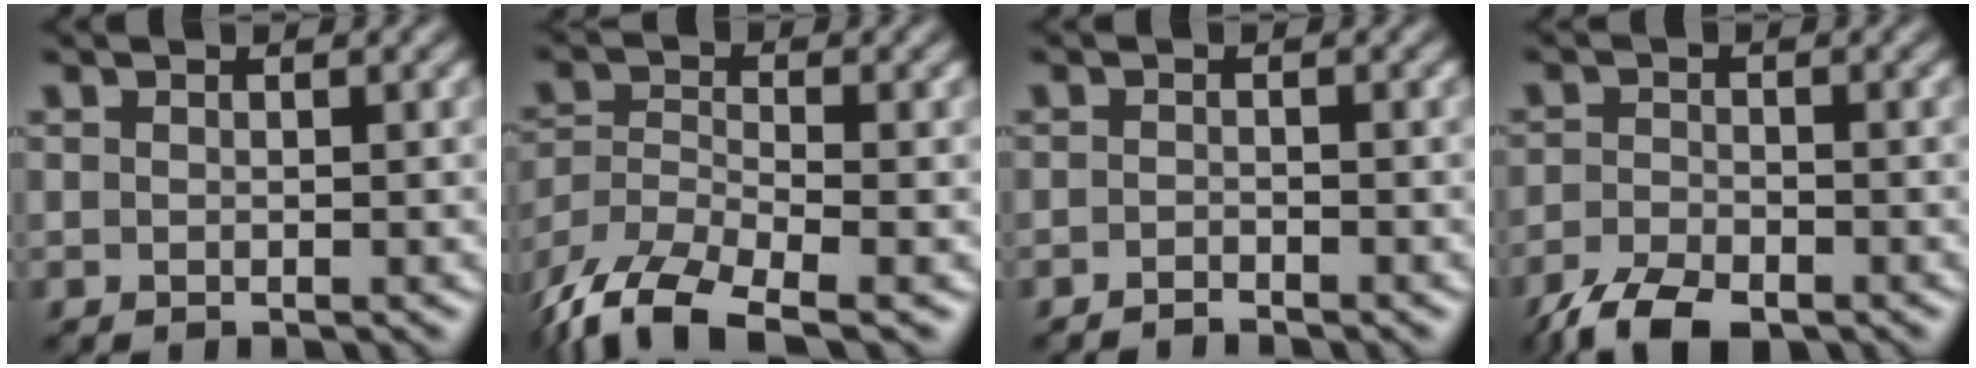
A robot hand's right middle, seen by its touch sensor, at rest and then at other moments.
{"total": 8.7, "force": [-6.3, 2.9, 5.2], "torque": [-0.104, -0.010, -0.127]}
{"total": 0.9, "force": [-0.9, 0.1, 0.3], "torque": [-0.003, 0.001, -0.018]}
{"total": 4.9, "force": [-3.7, 1.8, 2.6], "torque": [-0.047, -0.007, -0.076]}